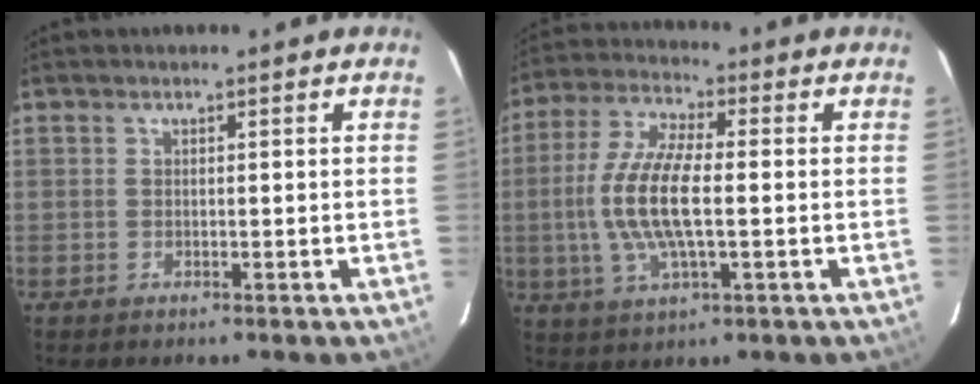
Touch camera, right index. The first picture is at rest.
{"total": 12.6, "force": [-0.9, 3.8, 12.0], "torque": [-0.251, 0.001, -0.020]}